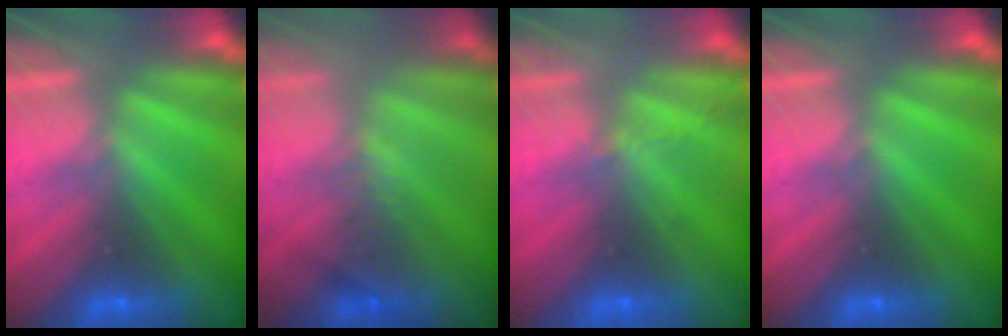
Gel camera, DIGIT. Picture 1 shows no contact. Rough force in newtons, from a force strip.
{"total": 2.5}
{"total": 2.1}
{"total": 0.0}